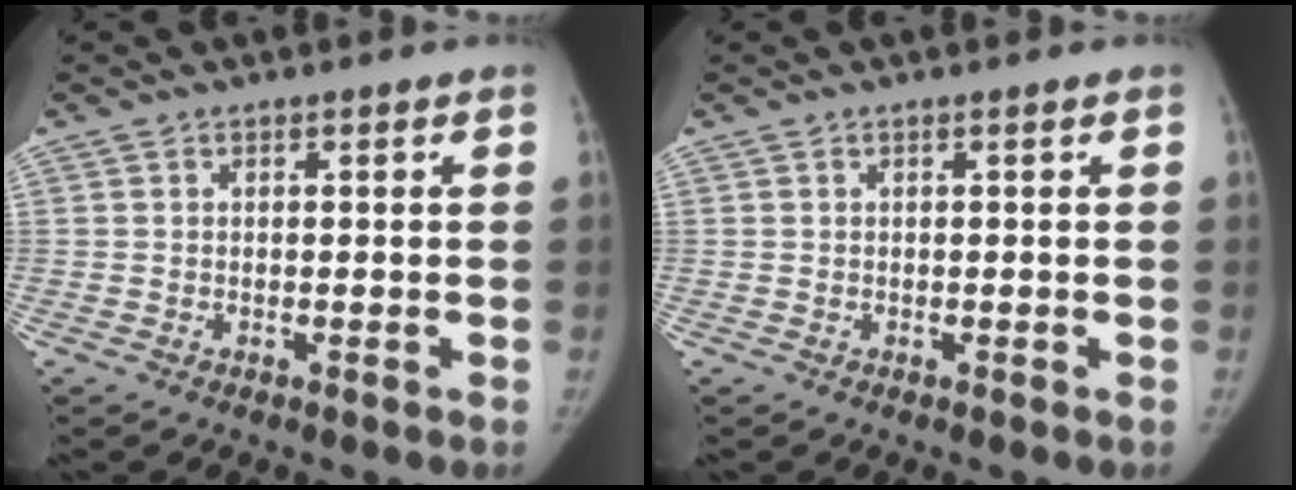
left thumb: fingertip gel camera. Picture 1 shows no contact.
{"total": 0.0}